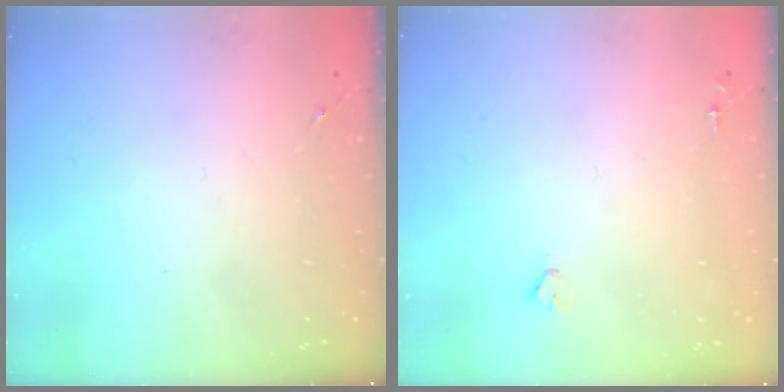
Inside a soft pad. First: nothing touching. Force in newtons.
{"total": 1.6, "press": 1.6, "slide": 0.1}